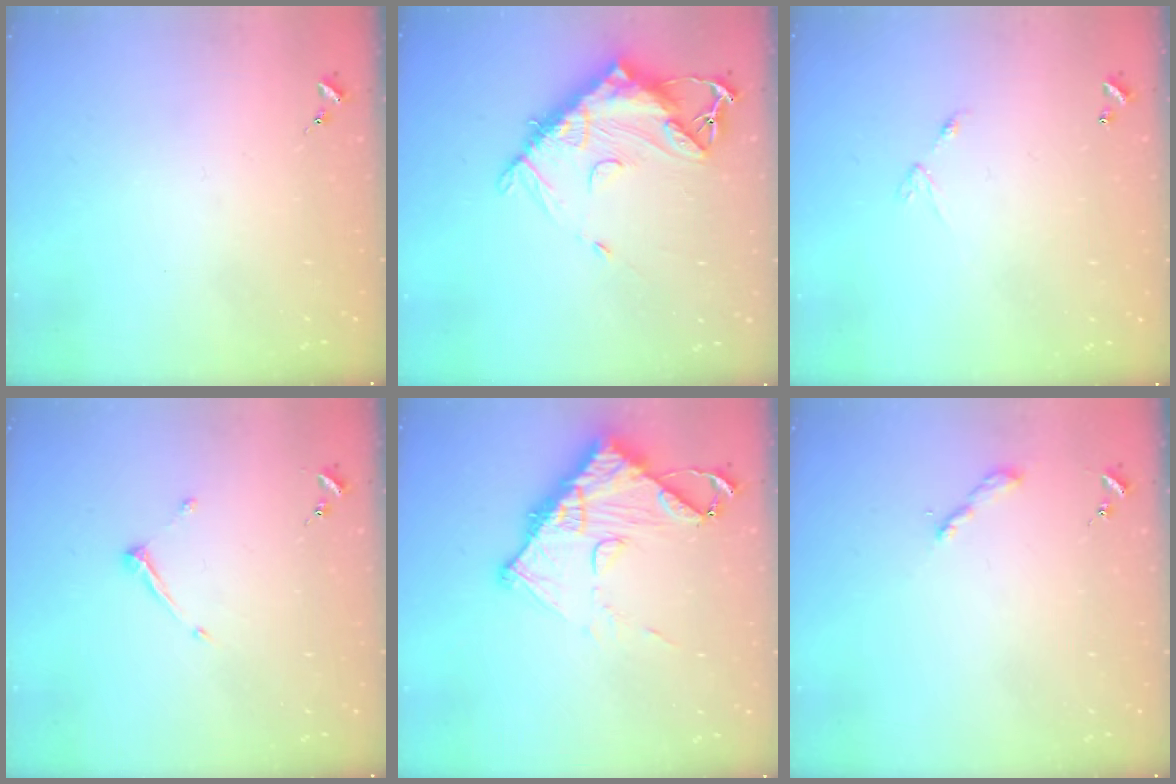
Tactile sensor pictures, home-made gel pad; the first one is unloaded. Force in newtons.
{"total": 14.5, "press": 14.4, "slide": 1.4}
{"total": 5.9, "press": 5.9, "slide": 0.4}
{"total": 6.7, "press": 6.7, "slide": 0.3}
{"total": 14.0, "press": 13.9, "slide": 1.3}
{"total": 2.2, "press": 2.2, "slide": 0.2}